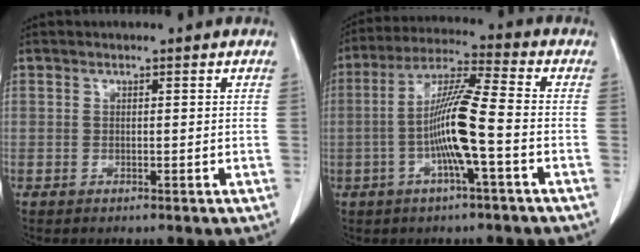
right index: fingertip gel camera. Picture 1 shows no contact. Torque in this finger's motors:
{"motor_torque": [1.39, -0.75, 0.40, 0.16]}